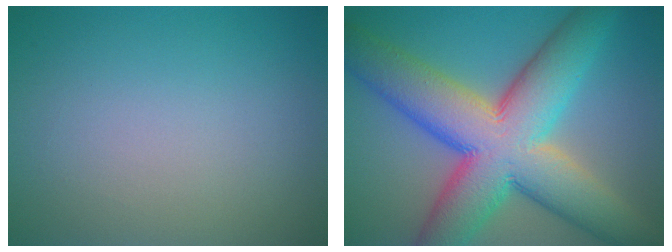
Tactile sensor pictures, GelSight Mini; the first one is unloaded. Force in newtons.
{"total": 13.9, "press": 13.9, "slide": 0.6}